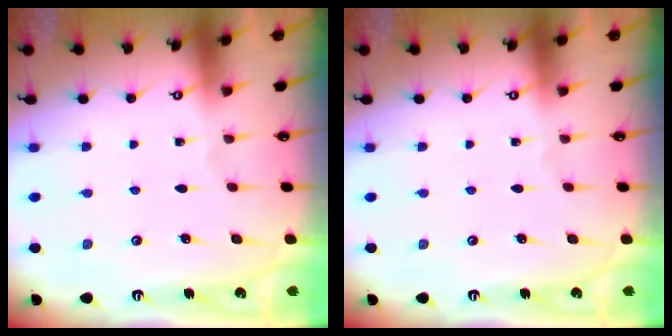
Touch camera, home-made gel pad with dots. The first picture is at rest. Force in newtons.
{"total": 0.0}